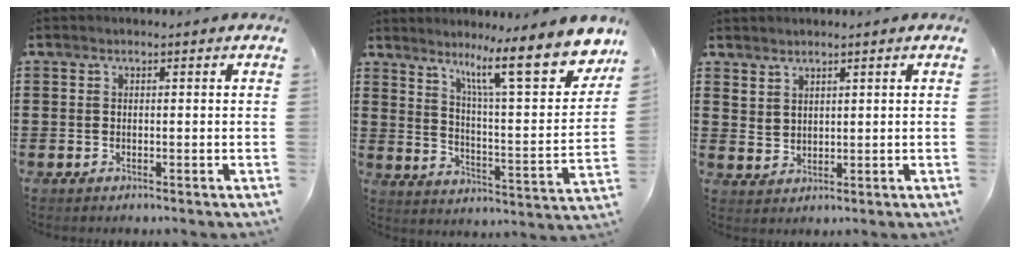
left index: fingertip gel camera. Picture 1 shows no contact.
{"total": 12.9, "force": [9.2, 1.1, 9.0], "torque": [-0.152, -0.064, 0.139]}
{"total": 2.5, "force": [2.1, 1.3, 0.0], "torque": [-0.007, 0.001, 0.042]}